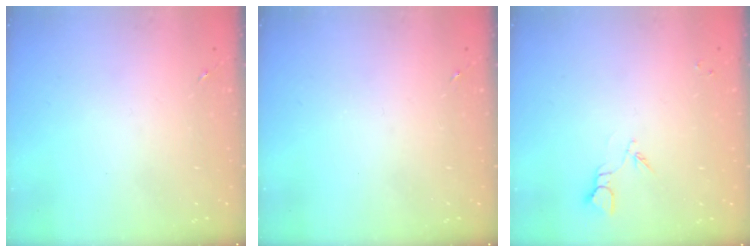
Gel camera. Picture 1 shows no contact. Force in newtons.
{"total": 0.0}
{"total": 3.6, "press": 3.5, "slide": 0.4}